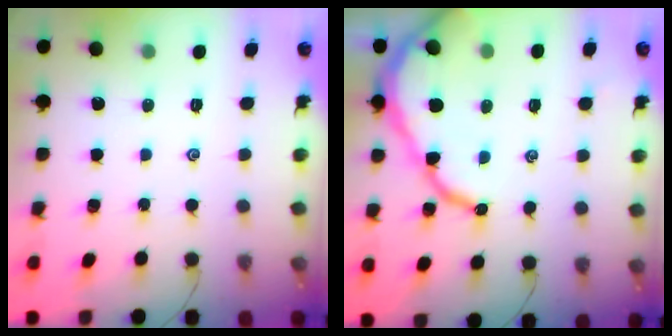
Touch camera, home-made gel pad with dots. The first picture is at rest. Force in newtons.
{"total": 11.9, "press": 11.8, "slide": 1.3}